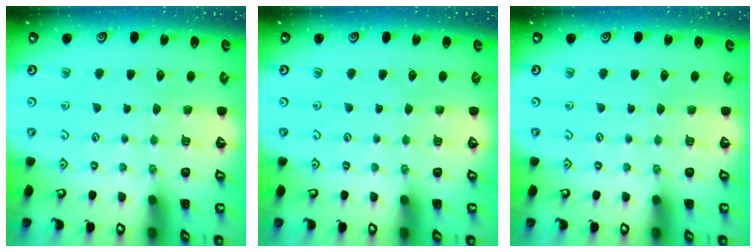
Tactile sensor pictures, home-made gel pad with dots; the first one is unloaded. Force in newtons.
{"total": 0.0}
{"total": 0.0}